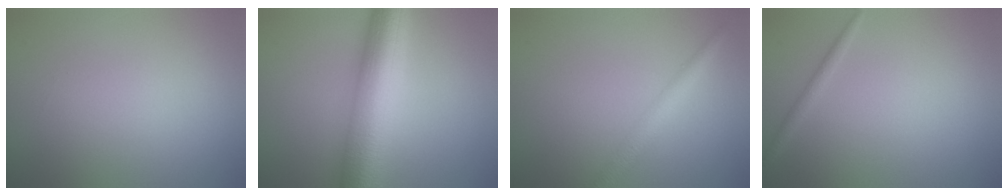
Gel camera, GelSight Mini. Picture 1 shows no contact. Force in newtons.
{"total": 11.0, "press": 11.0, "slide": 0.3}
{"total": 2.6, "press": 2.6, "slide": 0.0}
{"total": 1.1, "press": 1.0, "slide": 0.1}